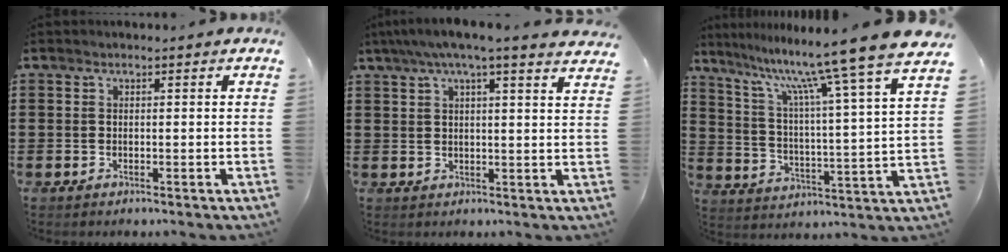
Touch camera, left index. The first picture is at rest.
{"total": 4.7, "force": [3.7, 0.0, 2.9], "torque": [-0.069, -0.011, 0.062]}
{"total": 11.9, "force": [9.9, -1.6, 6.3], "torque": [-0.143, -0.078, 0.151]}